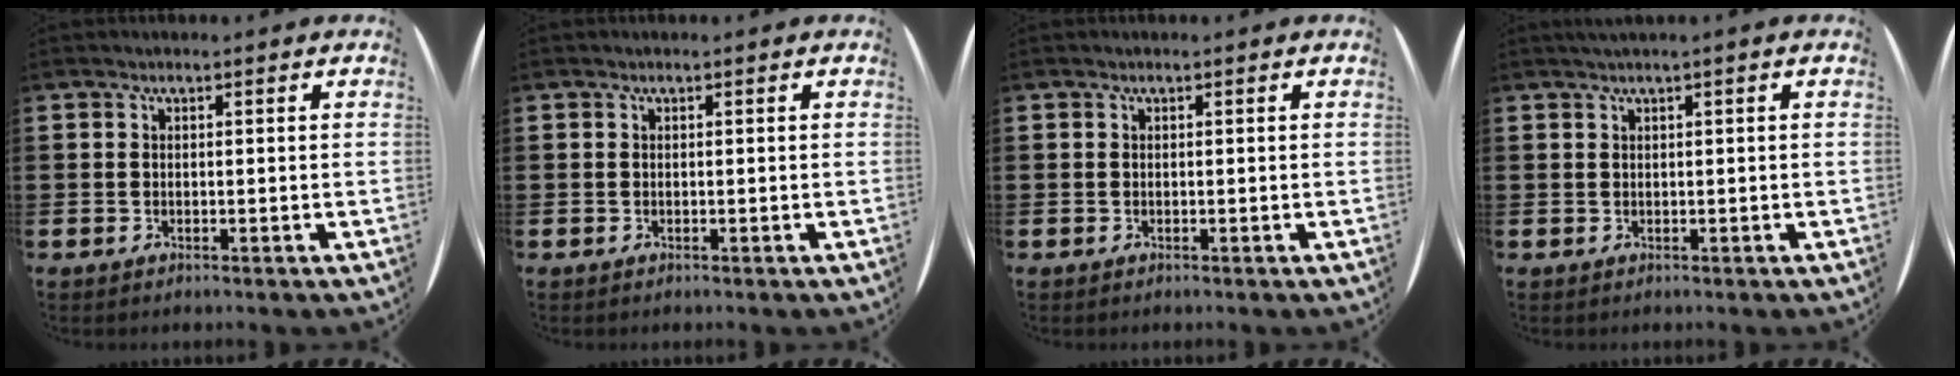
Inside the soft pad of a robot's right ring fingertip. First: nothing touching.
{"total": 0.0}
{"total": 0.0}
{"total": 0.6, "force": [0.3, -0.2, 0.5], "torque": [-0.005, -0.002, 0.004]}